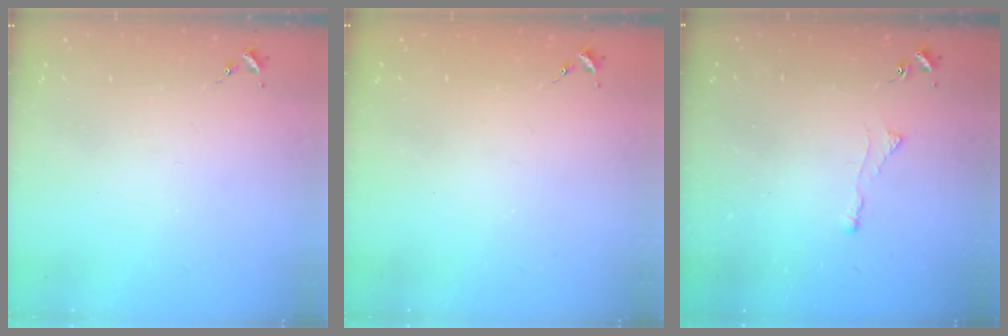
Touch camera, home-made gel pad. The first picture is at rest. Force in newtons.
{"total": 0.8, "press": 0.8, "slide": 0.0}
{"total": 3.1, "press": 3.1, "slide": 0.6}